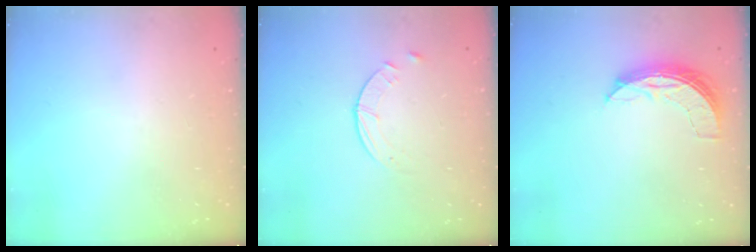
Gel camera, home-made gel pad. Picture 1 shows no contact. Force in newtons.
{"total": 3.0, "press": 3.0, "slide": 0.4}
{"total": 6.8, "press": 6.8, "slide": 0.6}